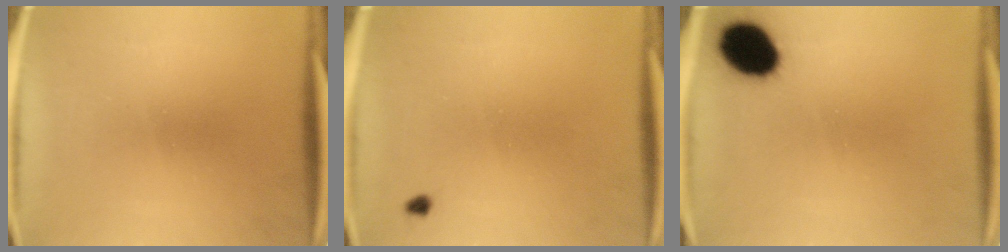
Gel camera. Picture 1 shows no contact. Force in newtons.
{"total": 0.7}
{"total": 11.0}